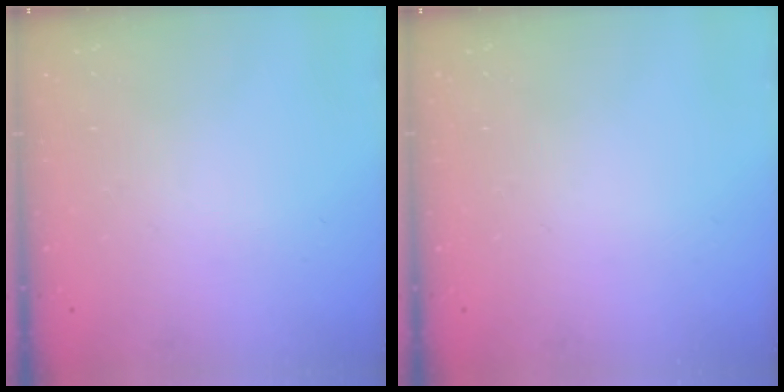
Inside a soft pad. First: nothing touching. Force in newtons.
{"total": 0.0}